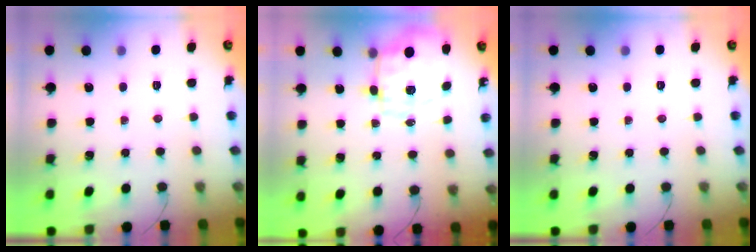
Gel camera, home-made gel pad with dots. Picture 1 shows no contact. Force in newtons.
{"total": 3.6, "press": 3.3, "slide": 1.4}
{"total": 0.0}